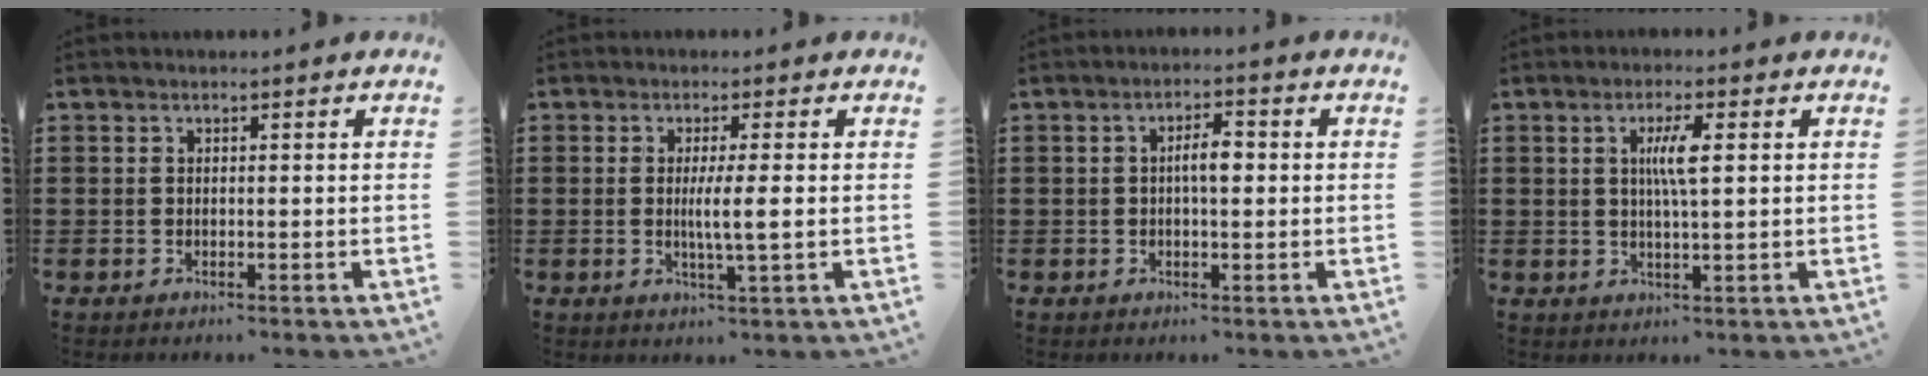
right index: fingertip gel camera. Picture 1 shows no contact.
{"total": 3.8, "force": [0.0, -0.1, 3.8], "torque": [-0.069, -0.008, -0.004]}
{"total": 3.5, "force": [0.2, 1.2, 3.3], "torque": [-0.063, 0.004, 0.000]}
{"total": 4.1, "force": [0.8, 0.6, 4.0], "torque": [-0.080, 0.002, 0.010]}